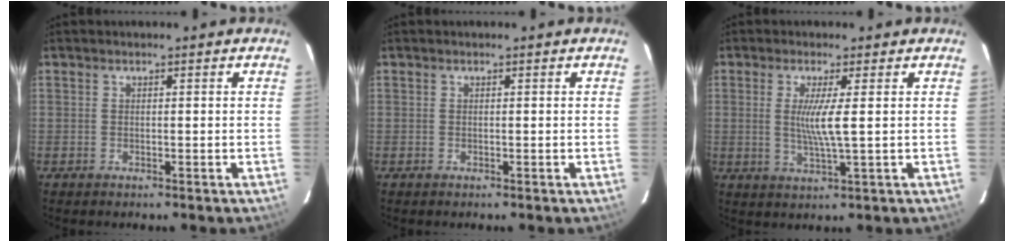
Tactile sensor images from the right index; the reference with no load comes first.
{"total": 0.0}
{"total": 5.1, "force": [0.6, -0.5, 5.1], "torque": [-0.098, -0.012, 0.010]}